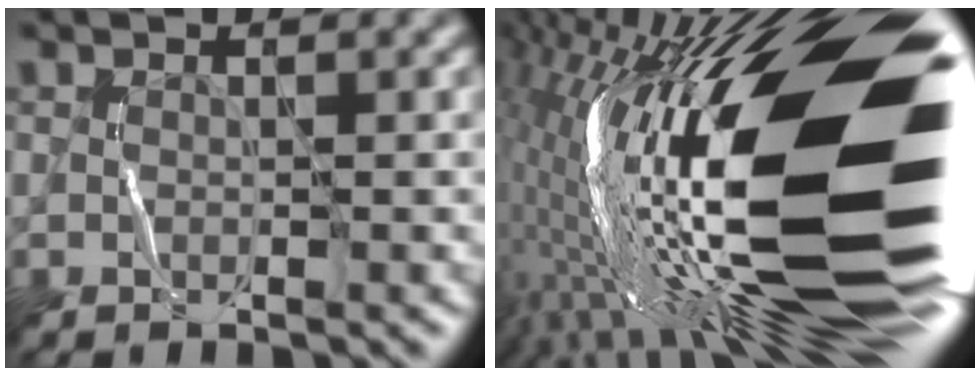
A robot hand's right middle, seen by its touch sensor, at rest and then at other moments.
{"total": 22.6, "force": [-0.3, 7.2, 21.4], "torque": [-0.369, 0.010, -0.027]}